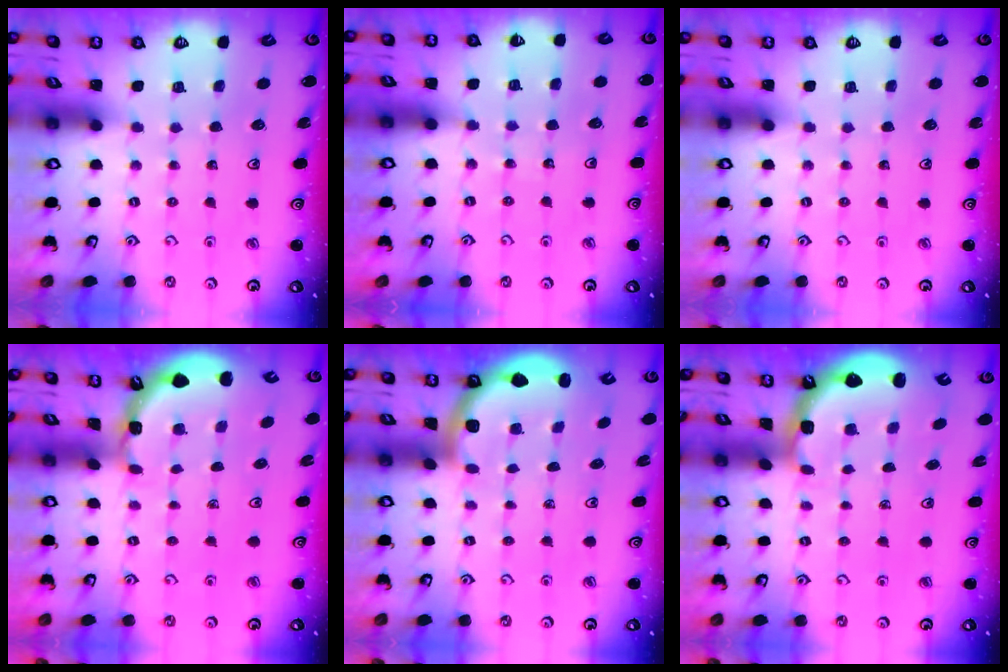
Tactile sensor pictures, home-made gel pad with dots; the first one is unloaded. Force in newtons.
{"total": 6.8, "press": 6.8, "slide": 0.7}
{"total": 0.0}
{"total": 1.6, "press": 1.6, "slide": 0.3}
{"total": 2.5, "press": 2.4, "slide": 0.8}
{"total": 2.6, "press": 1.7, "slide": 1.9}